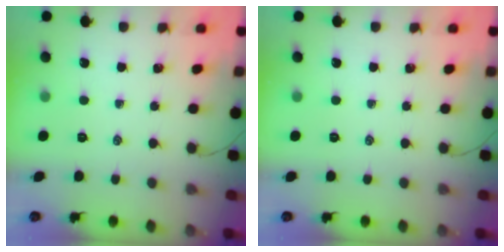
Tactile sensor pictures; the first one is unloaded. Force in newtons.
{"total": 0.0}